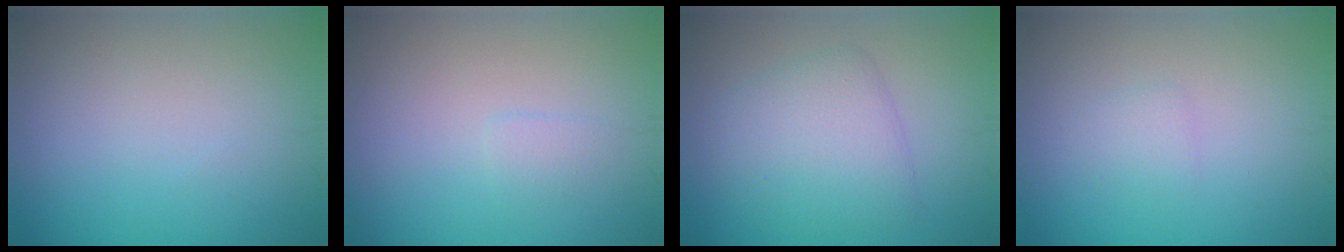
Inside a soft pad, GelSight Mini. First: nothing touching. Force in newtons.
{"total": 0.9, "press": 0.9, "slide": 0.1}
{"total": 4.5, "press": 4.5, "slide": 0.3}
{"total": 1.0, "press": 1.0, "slide": 0.1}